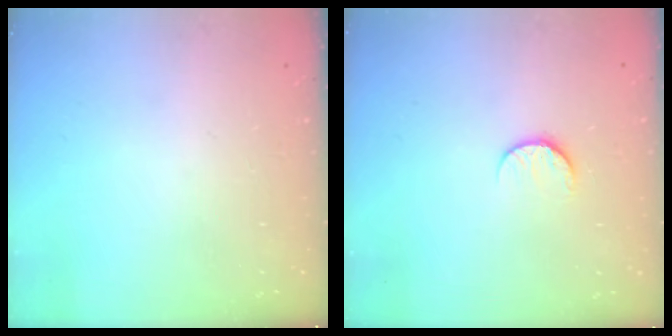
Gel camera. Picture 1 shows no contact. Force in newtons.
{"total": 7.1, "press": 7.1, "slide": 0.7}